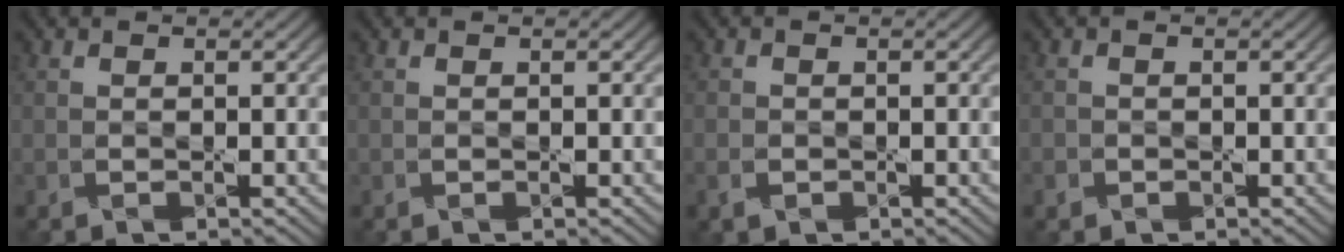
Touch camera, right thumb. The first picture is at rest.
{"total": 0.0}
{"total": 1.8, "force": [-0.8, 1.4, 0.8], "torque": [-0.021, -0.006, -0.019]}
{"total": 1.0, "force": [-0.5, 0.8, 0.1], "torque": [0.000, -0.004, -0.013]}